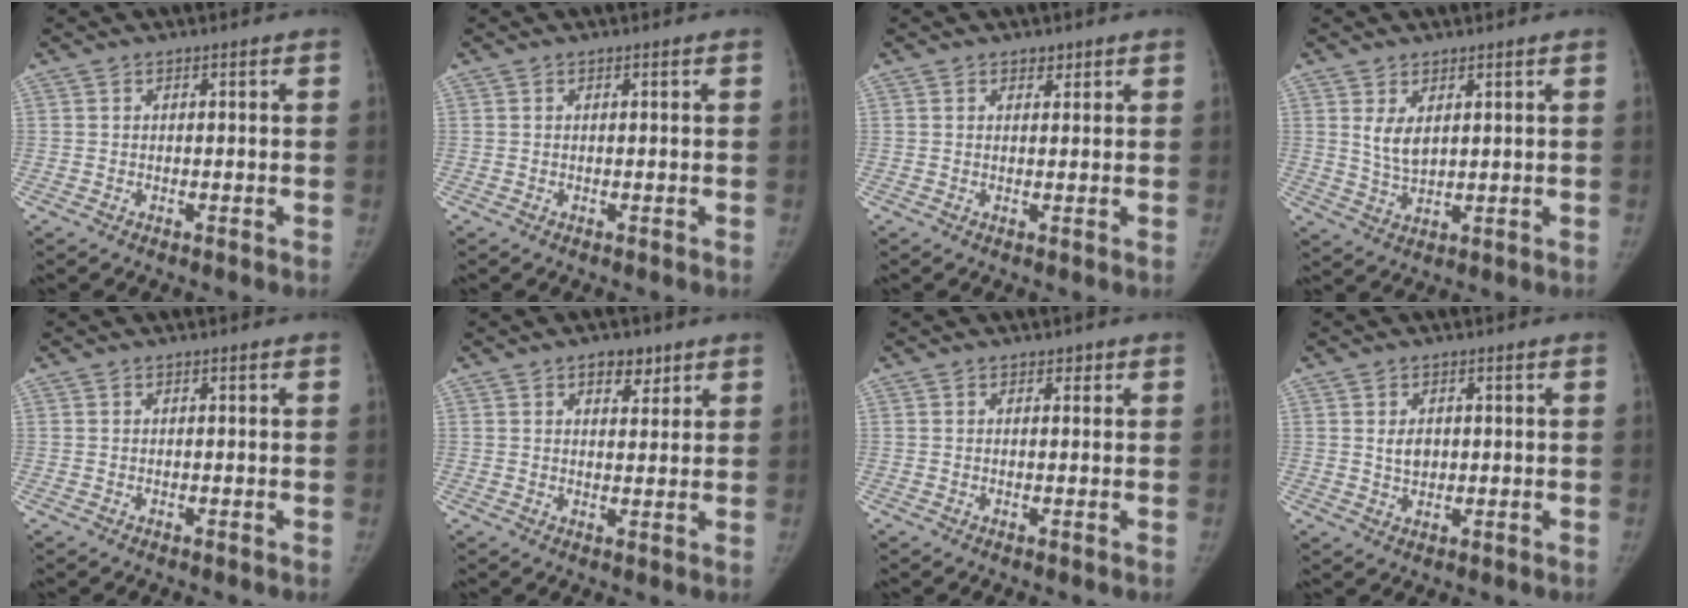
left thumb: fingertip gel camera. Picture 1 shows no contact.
{"total": 0.0}
{"total": 1.3, "force": [1.0, 0.9, 0.3], "torque": [0.009, -0.005, 0.013]}
{"total": 4.6, "force": [1.8, 2.5, 3.4], "torque": [-0.055, -0.015, 0.043]}
{"total": 0.0}
{"total": 4.4, "force": [2.7, 2.6, 2.3], "torque": [-0.006, -0.012, 0.038]}
{"total": 0.7, "force": [0.4, 0.6, 0.2], "torque": [0.008, -0.001, 0.004]}
{"total": 3.2, "force": [0.5, 2.3, 2.1], "torque": [-0.024, -0.003, 0.012]}